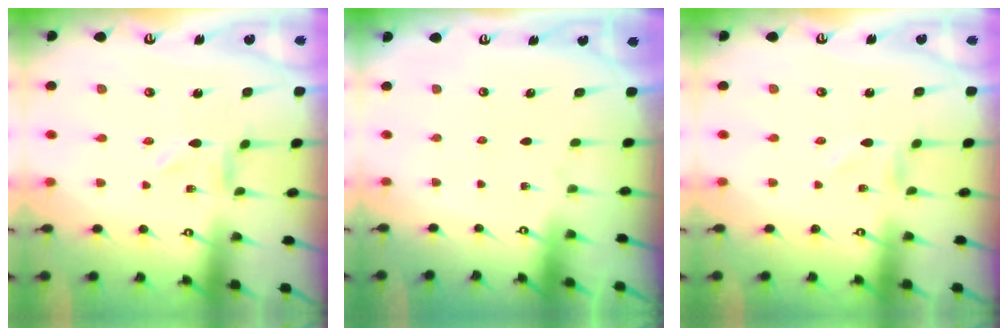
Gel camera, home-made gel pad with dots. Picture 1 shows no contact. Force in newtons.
{"total": 0.0}
{"total": 0.8, "press": 0.8, "slide": 0.1}